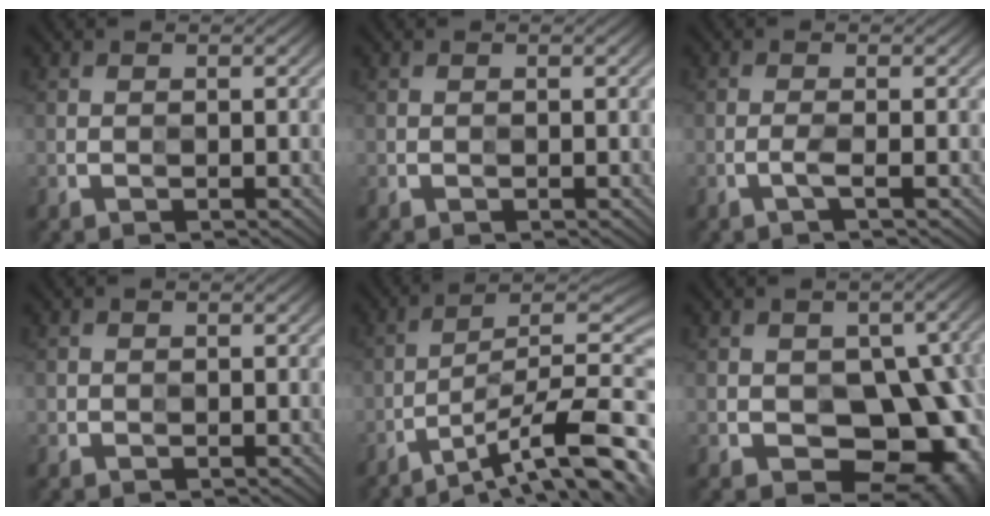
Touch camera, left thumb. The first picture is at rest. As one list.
[{"total": 0.6, "force": [-0.2, 0.5, 0.3], "torque": [-0.005, 0.000, -0.005]}, {"total": 1.0, "force": [-0.8, -0.2, 0.6], "torque": [-0.013, 0.009, -0.021]}, {"total": 1.0, "force": [-0.2, 0.9, 0.2], "torque": [-0.002, 0.000, -0.005]}, {"total": 14.6, "force": [-9.4, 3.5, 10.6], "torque": [-0.157, 0.002, -0.155]}, {"total": 13.0, "force": [-3.1, 9.0, 8.8], "torque": [-0.080, 0.005, -0.030]}]